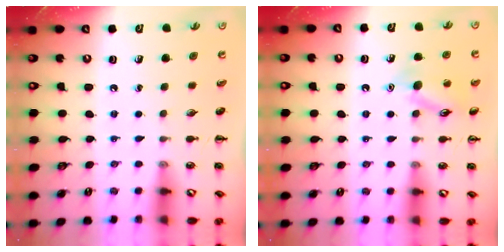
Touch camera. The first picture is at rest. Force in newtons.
{"total": 11.6, "press": 11.5, "slide": 1.7}